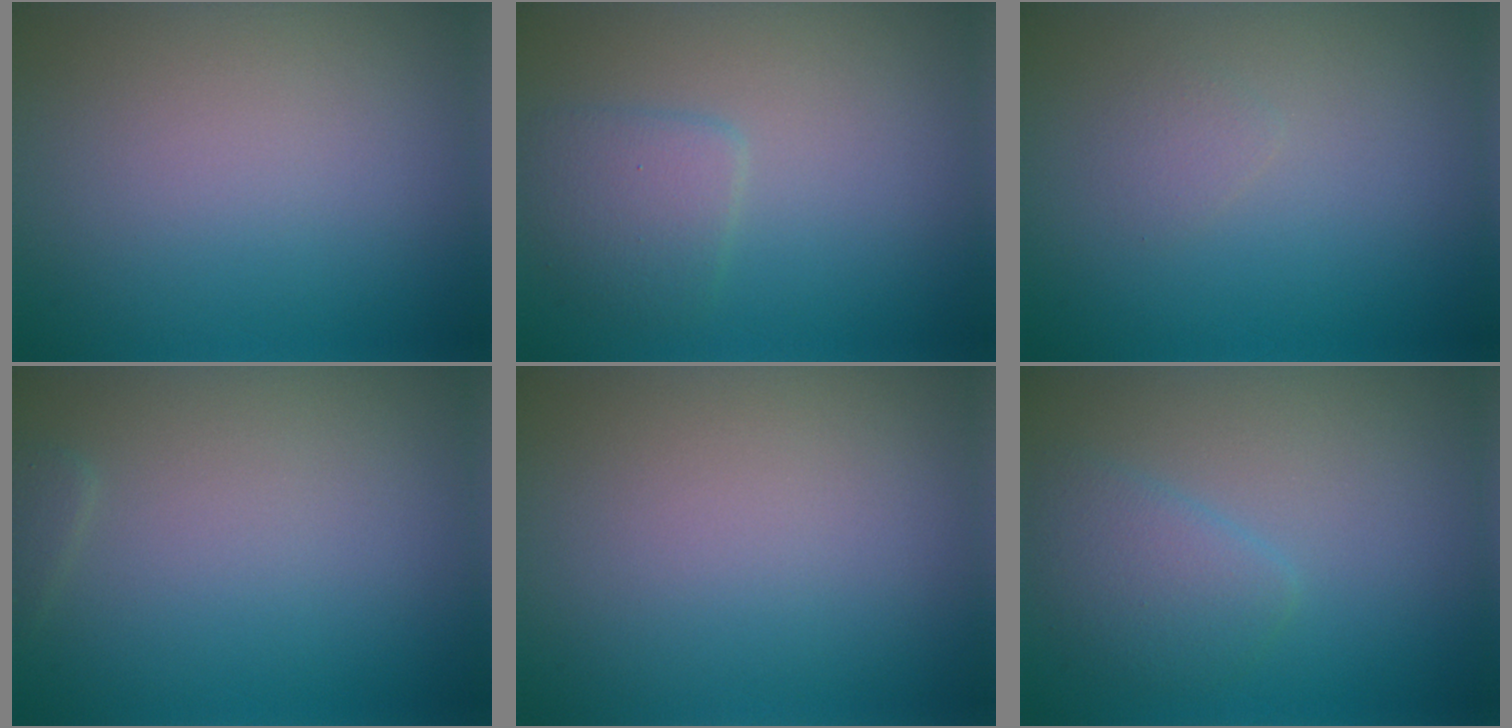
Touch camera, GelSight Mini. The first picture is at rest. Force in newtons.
{"total": 2.3, "press": 2.3, "slide": 0.1}
{"total": 0.8, "press": 0.8, "slide": 0.0}
{"total": 0.6, "press": 0.6, "slide": 0.1}
{"total": 0.0}
{"total": 2.7, "press": 2.7, "slide": 0.1}